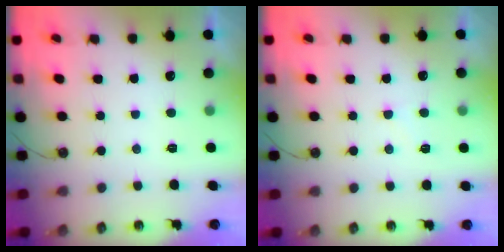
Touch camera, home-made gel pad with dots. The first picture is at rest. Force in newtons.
{"total": 5.8, "press": 5.8, "slide": 0.6}